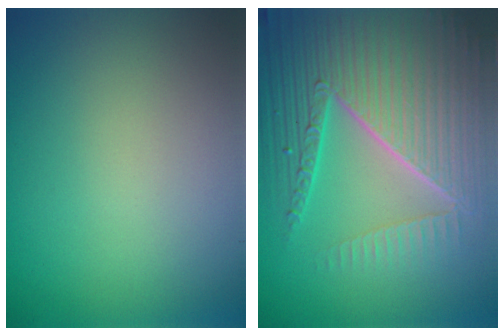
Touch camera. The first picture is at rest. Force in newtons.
{"total": 10.3, "press": 6.7, "slide": 7.8}